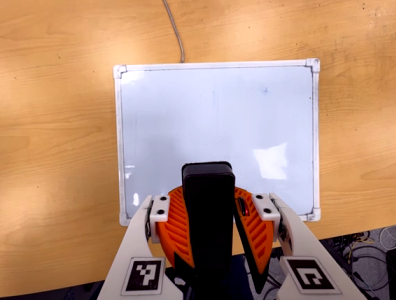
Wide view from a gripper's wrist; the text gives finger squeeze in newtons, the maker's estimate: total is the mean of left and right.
{"total": 9.9, "left": 10.1, "right": 9.6}